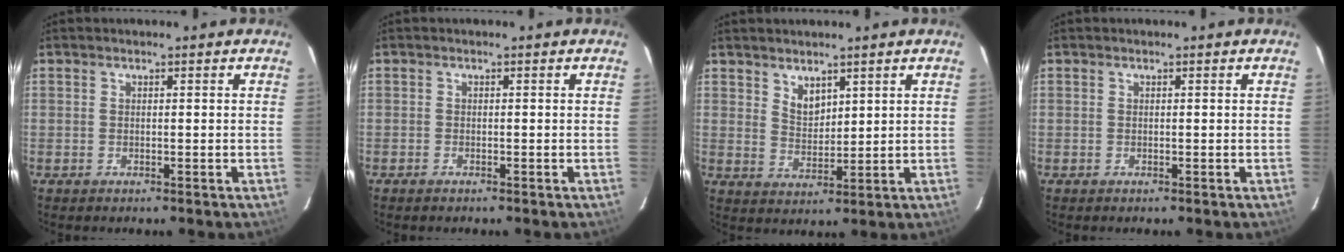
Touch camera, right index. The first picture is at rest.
{"total": 0.7, "force": [-0.6, 0.3, 0.1], "torque": [-0.006, 0.000, -0.013]}
{"total": 4.3, "force": [3.1, 2.2, 1.9], "torque": [-0.027, 0.001, 0.061]}
{"total": 0.0}